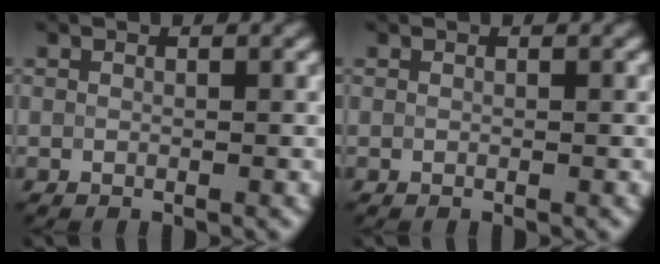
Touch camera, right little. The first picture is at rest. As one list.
[{"total": 0.0}]